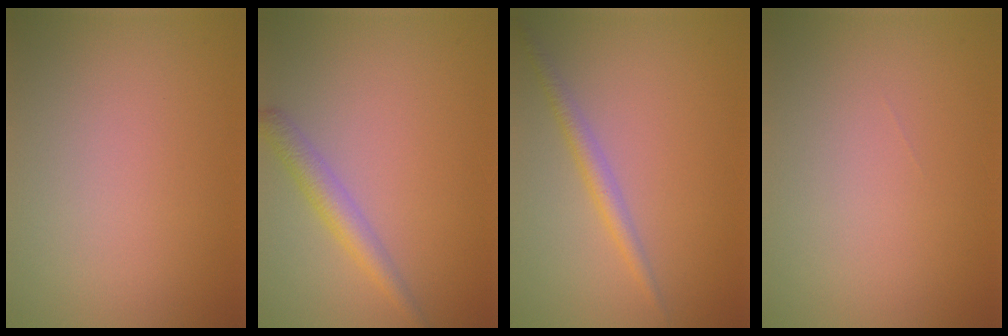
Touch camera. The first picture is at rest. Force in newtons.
{"total": 2.5, "press": 2.5, "slide": 0.1}
{"total": 2.0, "press": 2.0, "slide": 0.1}
{"total": 0.0}